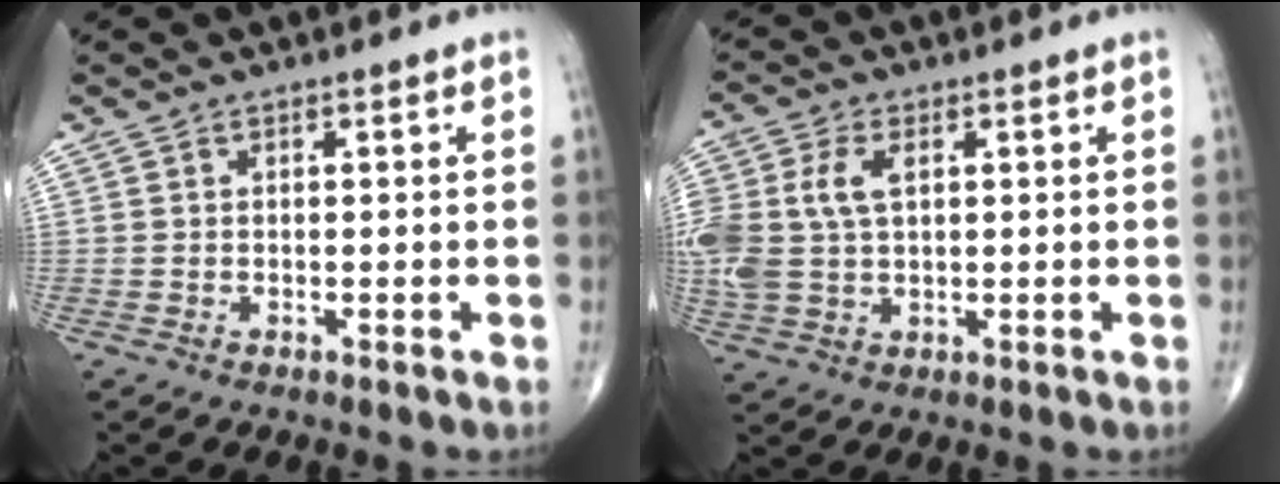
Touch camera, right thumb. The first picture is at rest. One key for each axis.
{"total": 11.2, "fx": 2.0, "fy": 6.9, "fz": 8.6, "tx": -0.214, "ty": 0.008, "tz": 0.042}